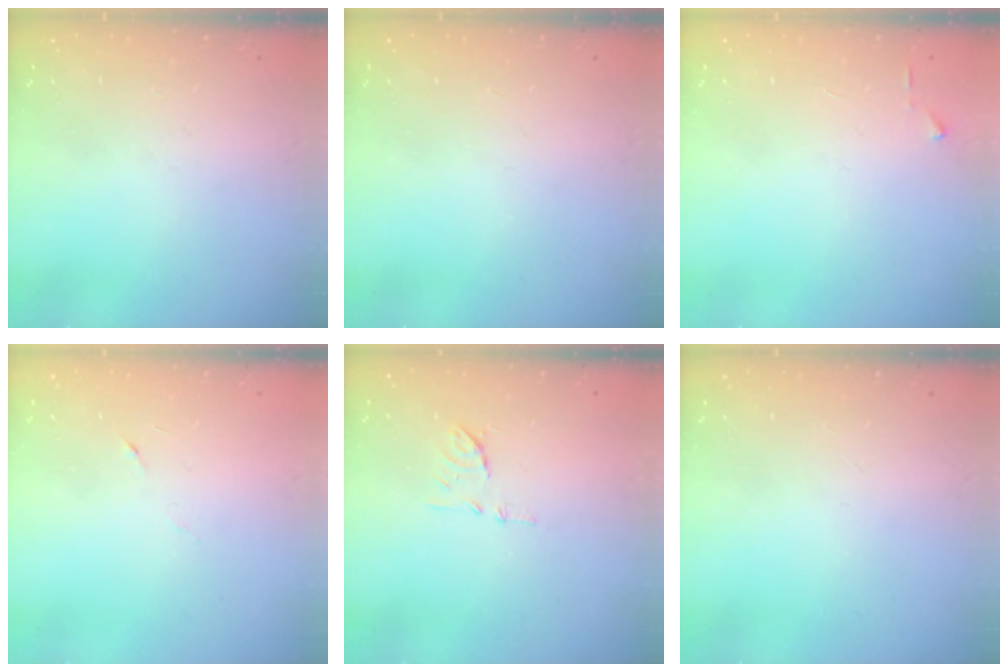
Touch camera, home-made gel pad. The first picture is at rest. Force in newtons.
{"total": 0.0}
{"total": 3.0, "press": 2.9, "slide": 0.4}
{"total": 3.4, "press": 3.2, "slide": 0.9}
{"total": 7.5, "press": 7.5, "slide": 0.8}
{"total": 0.0}